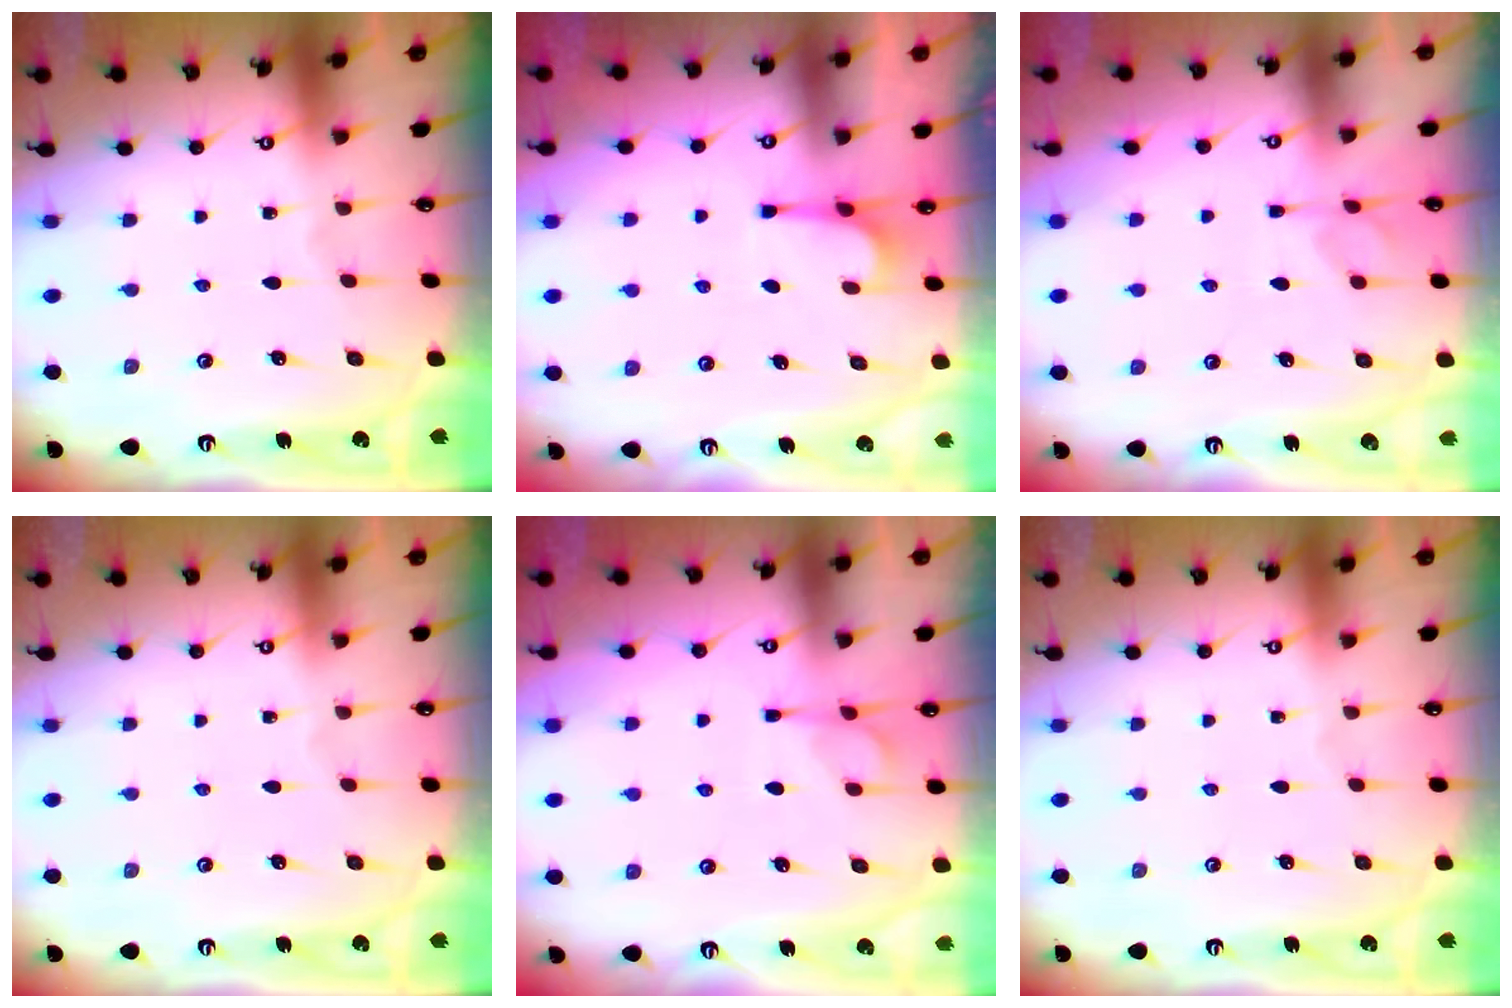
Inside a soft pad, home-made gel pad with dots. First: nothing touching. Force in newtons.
{"total": 2.0, "press": 1.9, "slide": 0.6}
{"total": 2.3, "press": 1.9, "slide": 1.3}
{"total": 0.0}
{"total": 1.2, "press": 0.2, "slide": 1.2}
{"total": 0.0}